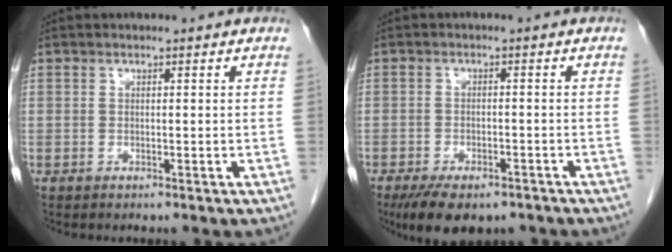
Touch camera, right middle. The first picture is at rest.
{"total": 9.1, "force": [-6.8, 3.7, 4.8], "torque": [-0.070, -0.005, -0.100]}